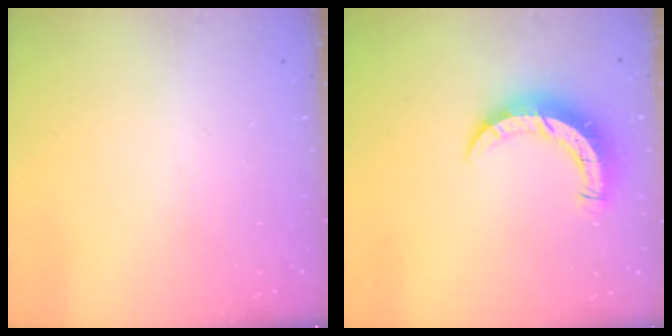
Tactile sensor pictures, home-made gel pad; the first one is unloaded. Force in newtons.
{"total": 8.3, "press": 8.3, "slide": 0.4}